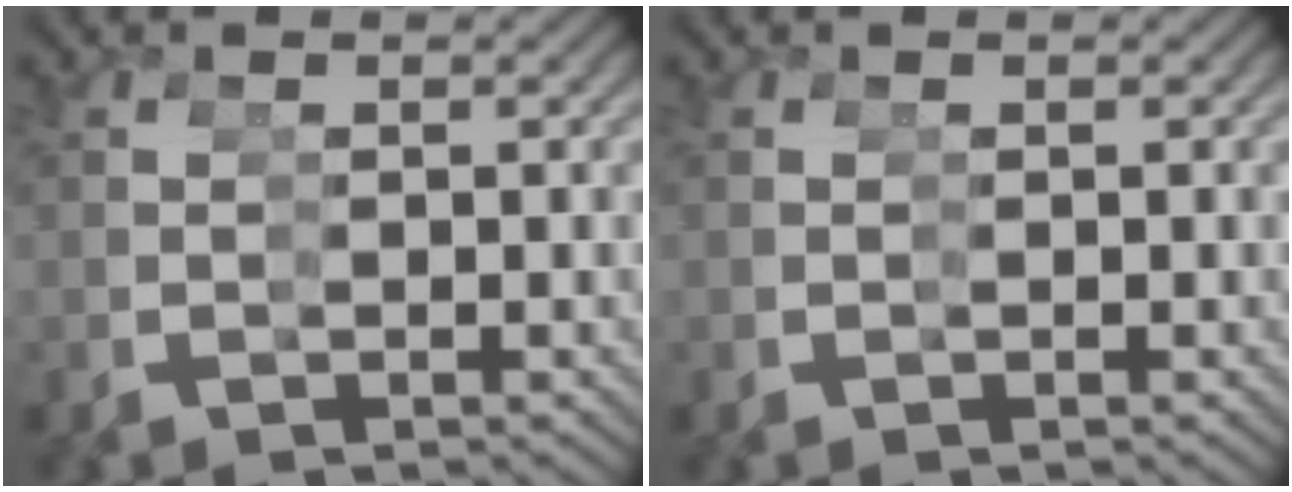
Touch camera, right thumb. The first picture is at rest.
{"total": 0.0}